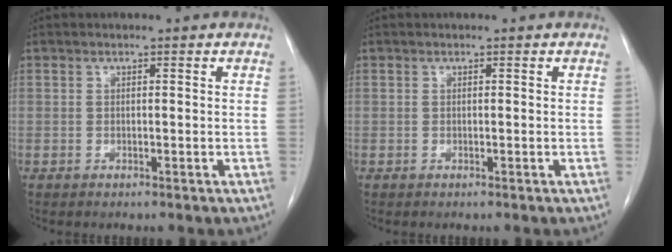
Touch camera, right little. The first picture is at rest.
{"total": 0.0}